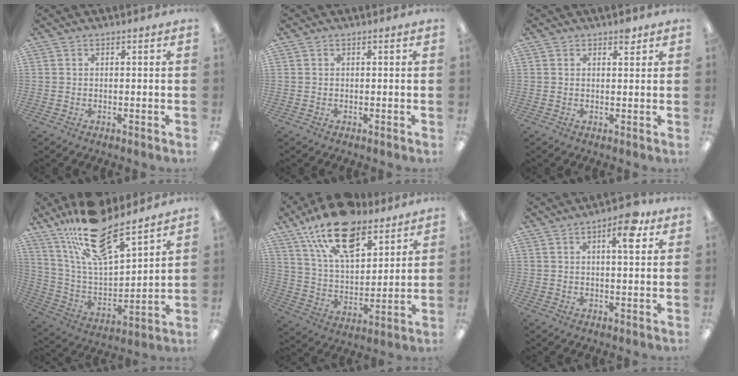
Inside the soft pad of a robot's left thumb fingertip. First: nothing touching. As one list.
[{"total": 0.0}, {"total": 2.5, "force": [1.9, 1.1, 1.2], "torque": [-0.002, -0.008, 0.028]}, {"total": 20.6, "force": [16.1, 6.6, 11.1], "torque": [-0.206, -0.095, 0.281]}, {"total": 19.3, "force": [13.1, 9.1, 10.8], "torque": [-0.194, -0.060, 0.234]}, {"total": 7.8, "force": [4.1, 2.6, 6.1], "torque": [-0.080, -0.013, 0.060]}]